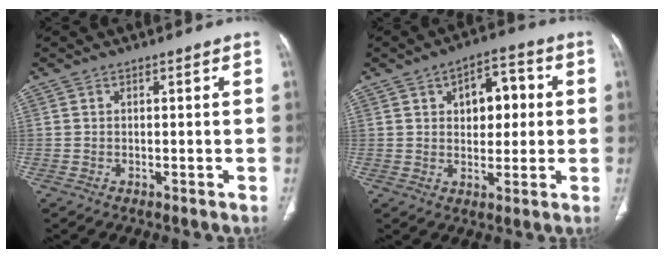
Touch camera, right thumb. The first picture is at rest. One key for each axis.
{"total": 9.4, "fx": 2.1, "fy": 5.7, "fz": 7.2, "tx": -0.065, "ty": 0.010, "tz": 0.029}